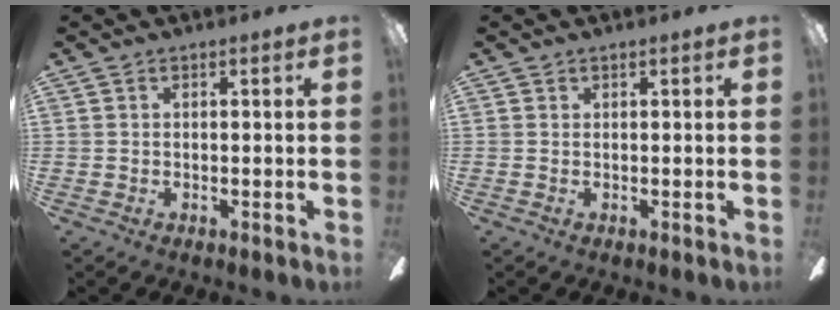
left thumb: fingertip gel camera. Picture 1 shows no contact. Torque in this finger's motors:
{"motor_torque": [0.00, 0.00, -0.02, 0.02, 0.00]}